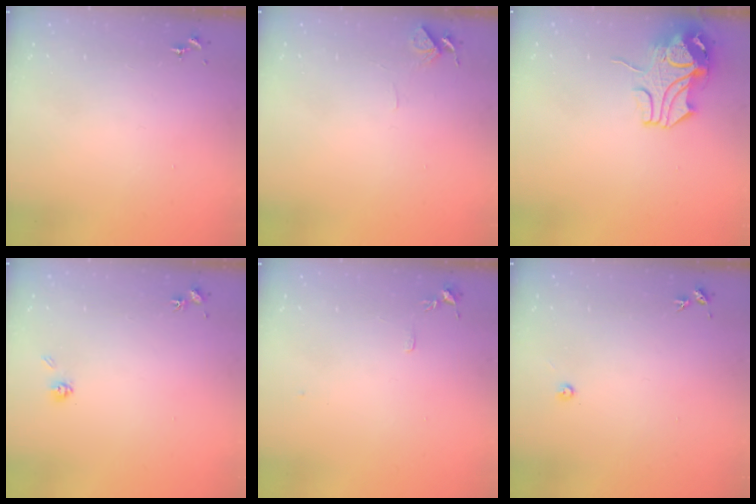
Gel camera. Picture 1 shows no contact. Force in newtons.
{"total": 4.6, "press": 4.5, "slide": 0.4}
{"total": 10.5, "press": 10.4, "slide": 1.1}
{"total": 4.0, "press": 3.8, "slide": 1.4}
{"total": 4.4, "press": 4.4, "slide": 0.6}
{"total": 3.0, "press": 3.0, "slide": 0.4}